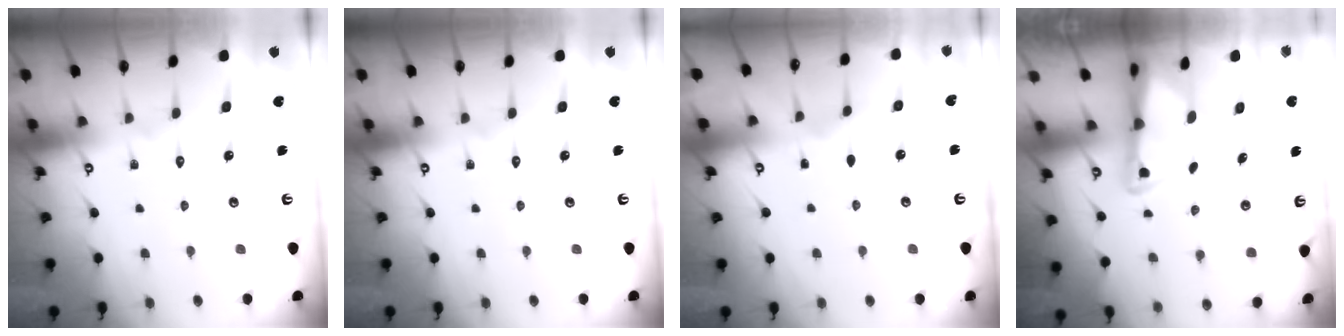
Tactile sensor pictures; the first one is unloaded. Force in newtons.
{"total": 0.0}
{"total": 2.0, "press": 2.0, "slide": 0.3}
{"total": 2.5, "press": 2.4, "slide": 0.5}